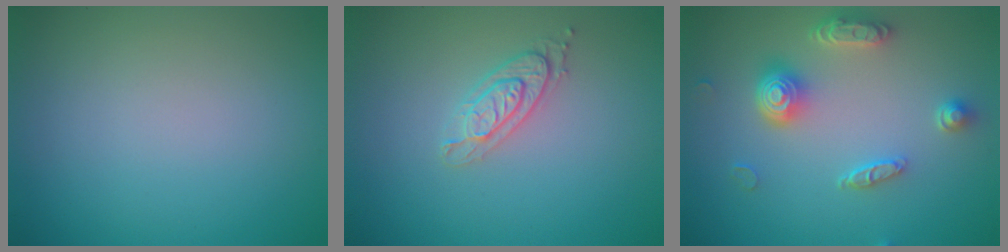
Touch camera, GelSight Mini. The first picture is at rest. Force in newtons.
{"total": 2.1, "press": 2.1, "slide": 0.3}
{"total": 4.5, "press": 3.6, "slide": 2.7}